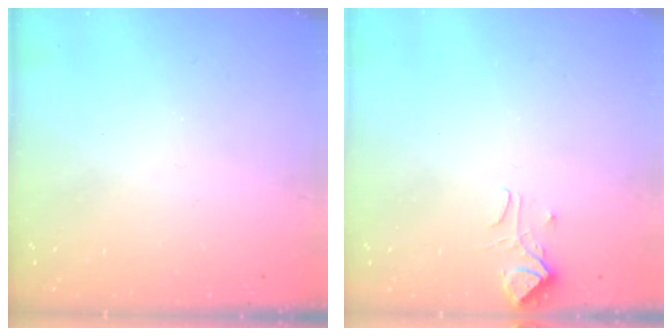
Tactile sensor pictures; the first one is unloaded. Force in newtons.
{"total": 0.9, "press": 0.5, "slide": 0.8}